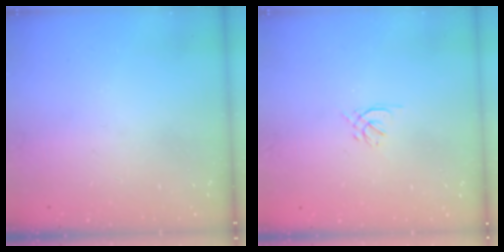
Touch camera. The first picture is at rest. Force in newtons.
{"total": 1.6, "press": 1.5, "slide": 0.5}